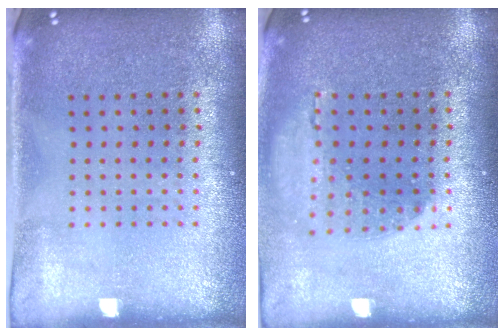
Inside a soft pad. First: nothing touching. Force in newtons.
{"total": 1.1, "press": 1.1, "slide": 0.2}